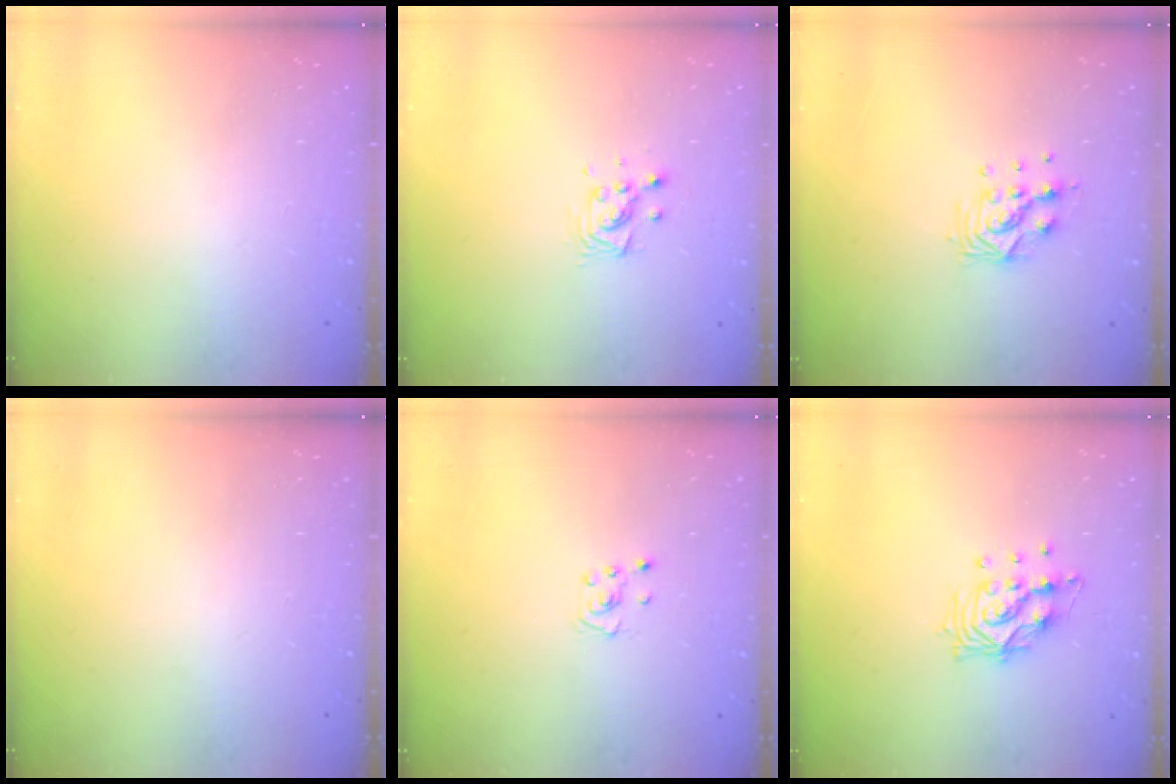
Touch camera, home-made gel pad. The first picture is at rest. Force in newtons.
{"total": 5.2, "press": 5.2, "slide": 0.1}
{"total": 8.8, "press": 8.7, "slide": 0.9}
{"total": 0.0}
{"total": 2.8, "press": 2.8, "slide": 0.3}
{"total": 10.8, "press": 10.8, "slide": 0.7}